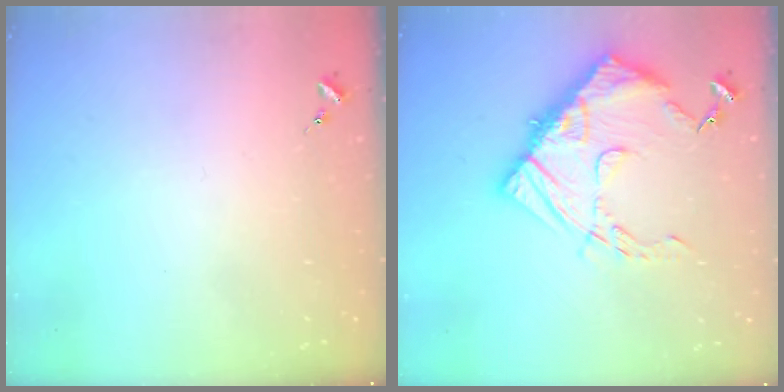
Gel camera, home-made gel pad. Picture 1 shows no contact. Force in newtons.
{"total": 15.2, "press": 15.1, "slide": 1.4}